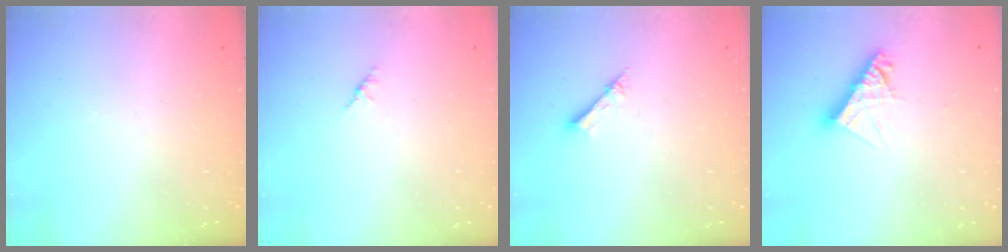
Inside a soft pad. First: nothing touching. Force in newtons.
{"total": 1.4, "press": 1.3, "slide": 0.4}
{"total": 2.1, "press": 2.1, "slide": 0.2}
{"total": 9.6, "press": 9.6, "slide": 0.8}